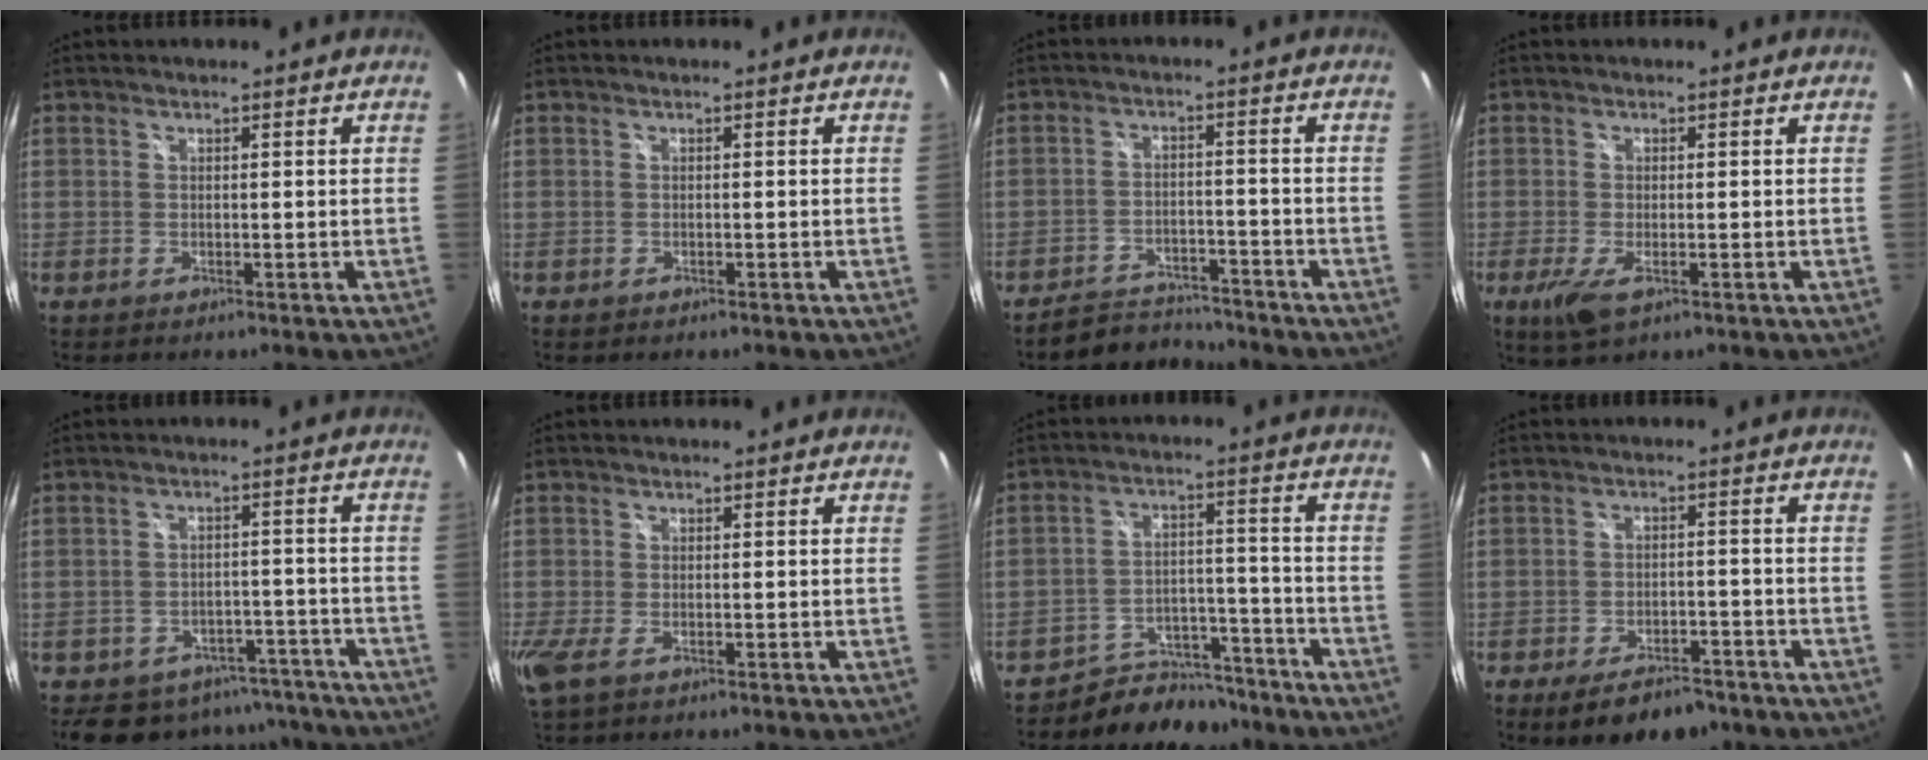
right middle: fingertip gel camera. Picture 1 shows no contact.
{"total": 0.0}
{"total": 7.9, "force": [-7.6, 2.0, 1.4], "torque": [-0.048, 0.006, -0.114]}
{"total": 7.0, "force": [-3.4, 2.8, 5.5], "torque": [-0.123, -0.025, -0.060]}
{"total": 12.5, "force": [-10.1, 6.6, 3.5], "torque": [-0.071, 0.021, -0.116]}
{"total": 4.1, "force": [-1.9, 1.7, 3.2], "torque": [-0.071, -0.016, -0.032]}
{"total": 10.1, "force": [-9.0, 4.5, 1.2], "torque": [-0.026, 0.029, -0.126]}
{"total": 8.7, "force": [-6.3, 3.8, 4.6], "torque": [-0.096, -0.005, -0.091]}